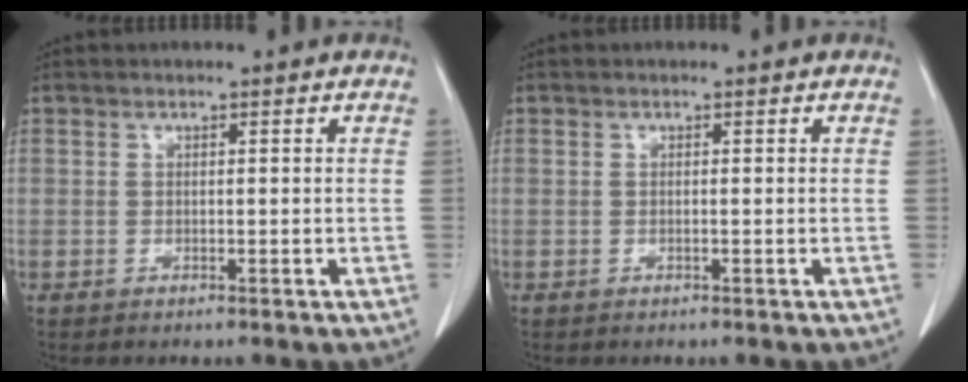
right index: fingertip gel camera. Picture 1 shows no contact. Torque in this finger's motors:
{"motor_torque": [0.04, 0.00, 0.00, 0.00]}